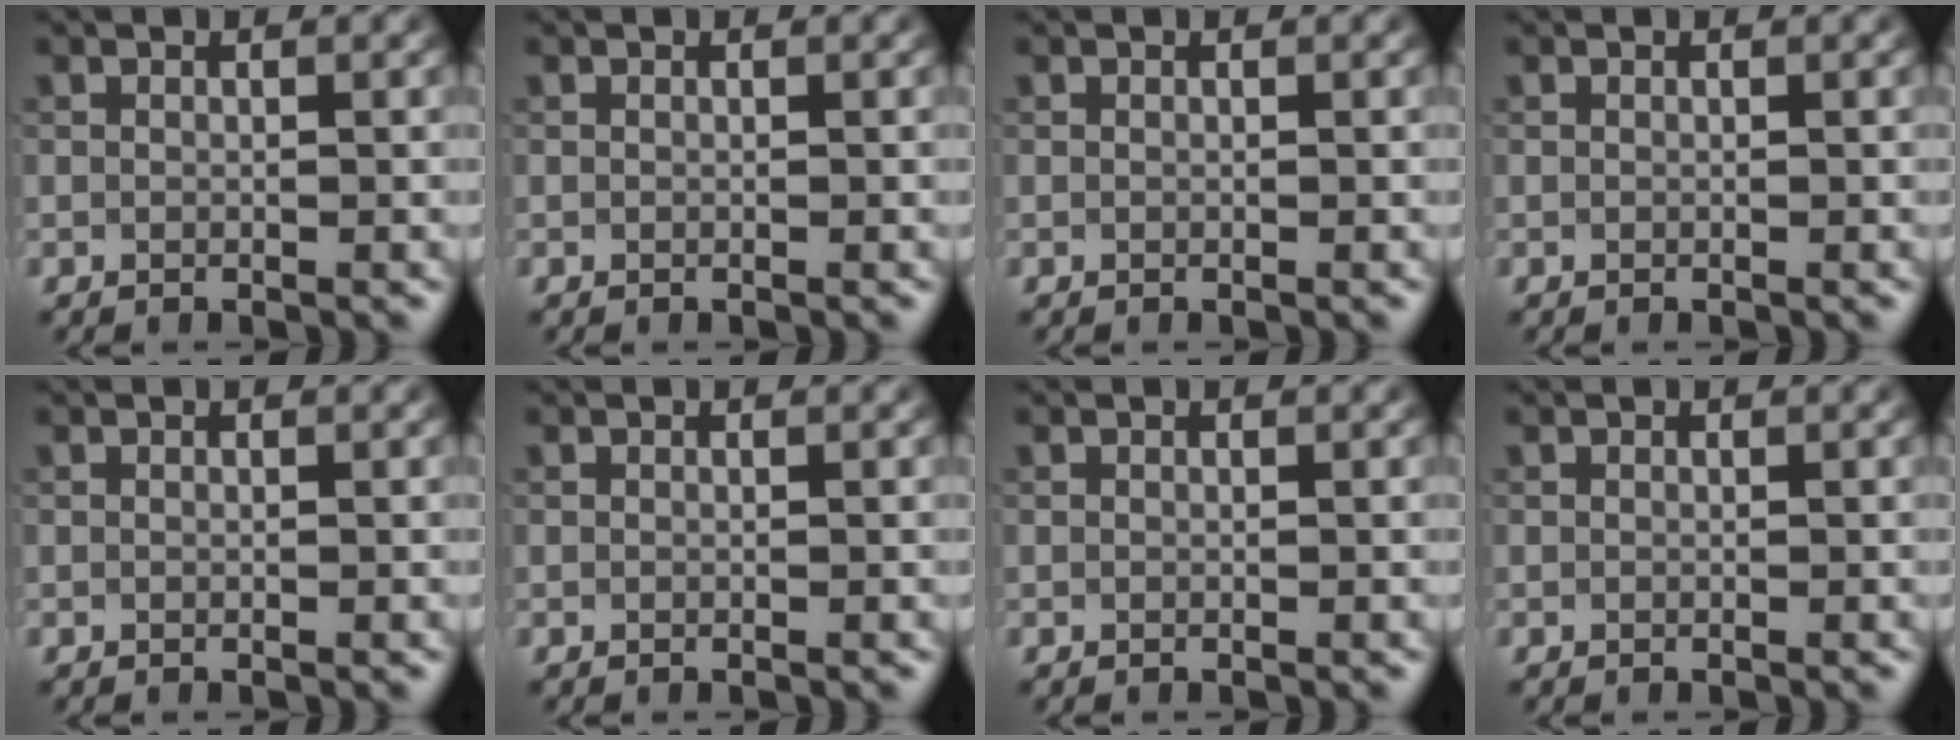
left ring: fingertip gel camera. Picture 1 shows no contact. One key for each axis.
{"total": 0.0}
{"total": 0.0}
{"total": 0.0}
{"total": 0.0}
{"total": 0.0}
{"total": 0.0}
{"total": 0.0}